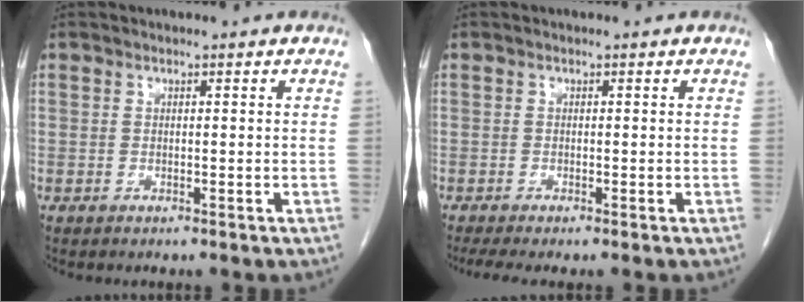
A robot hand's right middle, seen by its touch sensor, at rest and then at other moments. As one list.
[{"total": 2.6, "force": [-2.0, 0.1, 1.8], "torque": [-0.032, -0.009, -0.035]}]